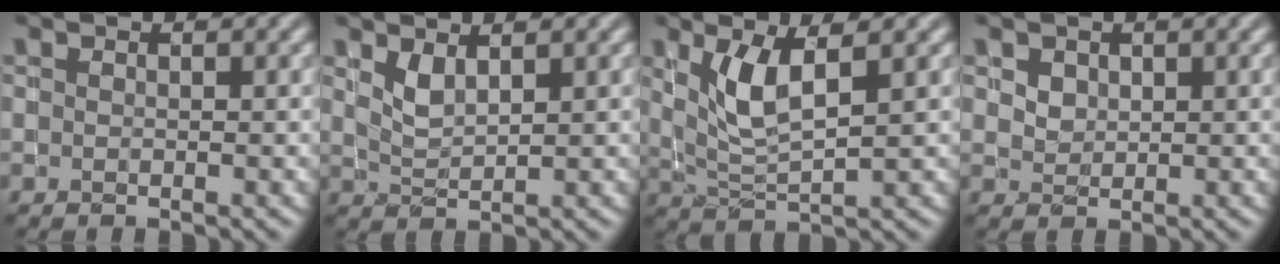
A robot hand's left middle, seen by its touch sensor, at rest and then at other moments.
{"total": 1.5, "force": [0.9, 0.5, 1.1], "torque": [-0.027, -0.009, 0.024]}
{"total": 3.9, "force": [1.3, 1.1, 3.6], "torque": [-0.081, -0.007, 0.031]}
{"total": 1.1, "force": [0.5, 1.0, 0.4], "torque": [-0.012, -0.002, 0.010]}